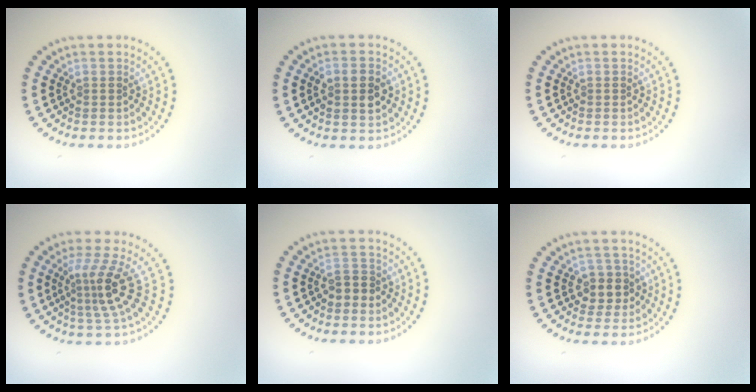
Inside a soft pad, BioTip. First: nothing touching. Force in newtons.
{"total": 2.5, "press": 2.5, "slide": 0.3}
{"total": 0.0}
{"total": 3.9, "press": 2.6, "slide": 2.8}
{"total": 1.8, "press": 1.7, "slide": 0.6}
{"total": 2.3, "press": 2.2, "slide": 0.9}